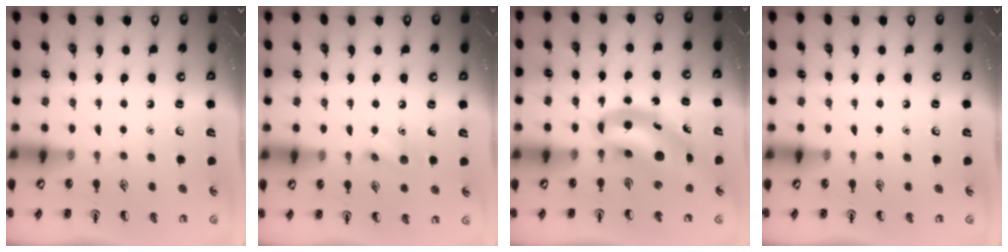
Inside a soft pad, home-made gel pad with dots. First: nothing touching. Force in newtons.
{"total": 6.7, "press": 6.6, "slide": 1.5}
{"total": 9.5, "press": 9.1, "slide": 2.7}
{"total": 0.0}